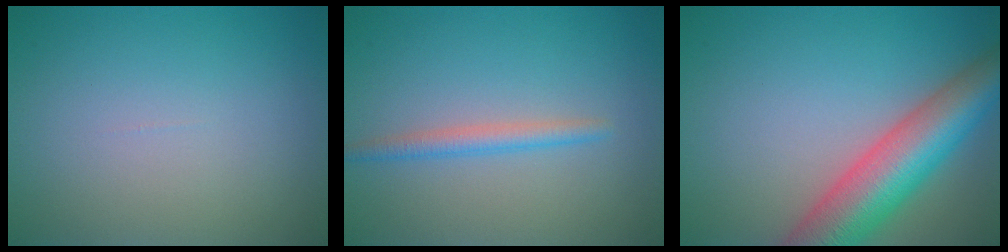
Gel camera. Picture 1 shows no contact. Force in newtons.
{"total": 1.9, "press": 1.9, "slide": 0.1}
{"total": 9.2, "press": 9.2, "slide": 0.4}